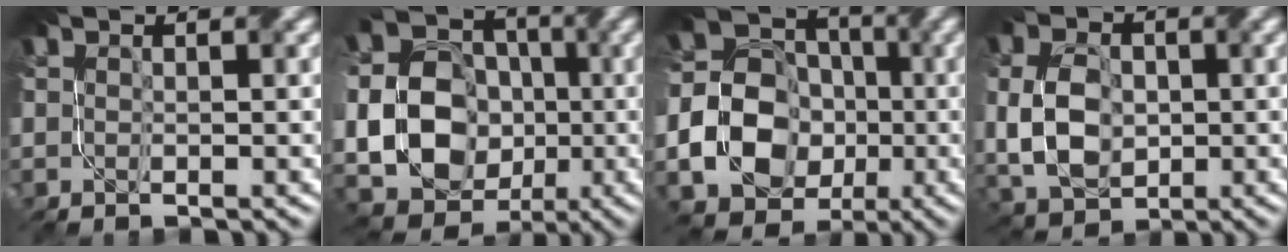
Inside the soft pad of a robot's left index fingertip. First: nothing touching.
{"total": 15.8, "force": [-2.6, 13.6, 7.6], "torque": [-0.161, -0.016, -0.065]}
{"total": 15.0, "force": [-4.4, 13.0, 6.3], "torque": [-0.132, -0.019, -0.098]}
{"total": 6.9, "force": [-1.2, 4.7, 4.9], "torque": [-0.110, -0.005, -0.030]}